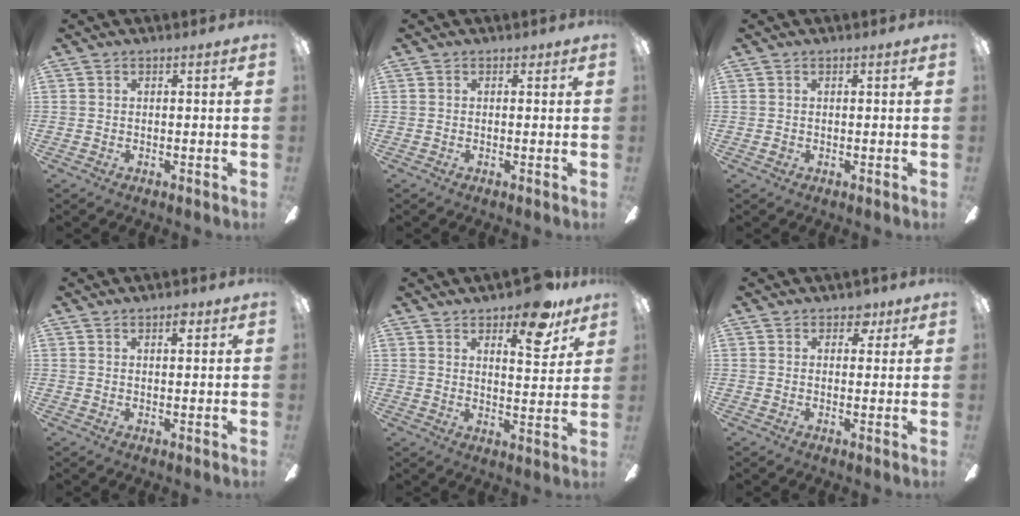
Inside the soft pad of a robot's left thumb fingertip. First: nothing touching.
{"total": 0.9, "force": [0.5, 0.7, 0.3], "torque": [0.002, 0.000, 0.008]}
{"total": 0.6, "force": [0.1, 0.6, 0.2], "torque": [-0.003, 0.004, 0.000]}
{"total": 2.4, "force": [1.8, 0.8, 1.3], "torque": [-0.005, -0.009, 0.027]}
{"total": 11.1, "force": [8.1, 4.0, 6.5], "torque": [-0.073, -0.045, 0.135]}
{"total": 3.9, "force": [2.6, 2.4, 1.5], "torque": [-0.002, -0.008, 0.042]}